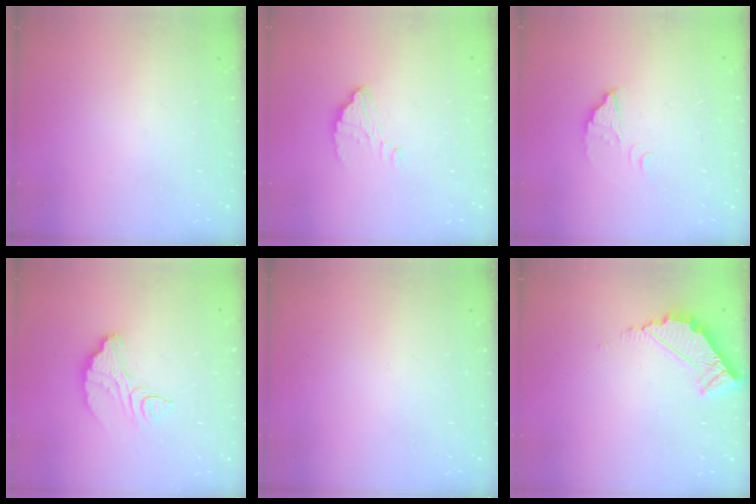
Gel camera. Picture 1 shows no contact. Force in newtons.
{"total": 3.2, "press": 3.1, "slide": 0.3}
{"total": 2.9, "press": 2.9, "slide": 0.2}
{"total": 7.7, "press": 7.7, "slide": 0.5}
{"total": 0.0}
{"total": 5.0, "press": 4.9, "slide": 0.2}